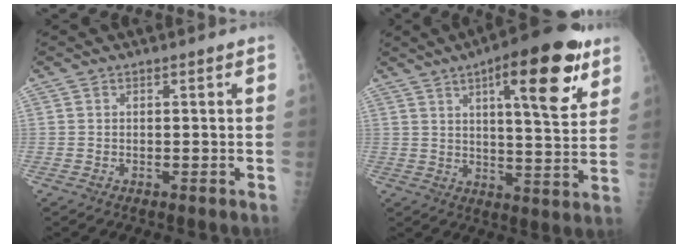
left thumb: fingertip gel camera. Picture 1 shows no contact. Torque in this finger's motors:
{"motor_torque": [0.25, 0.86, 0.13, -0.35, 0.11]}